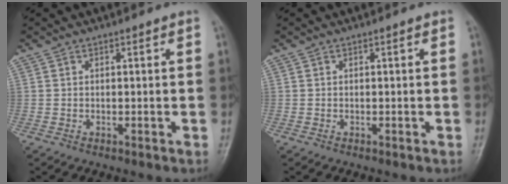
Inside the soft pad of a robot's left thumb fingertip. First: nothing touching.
{"total": 0.0}